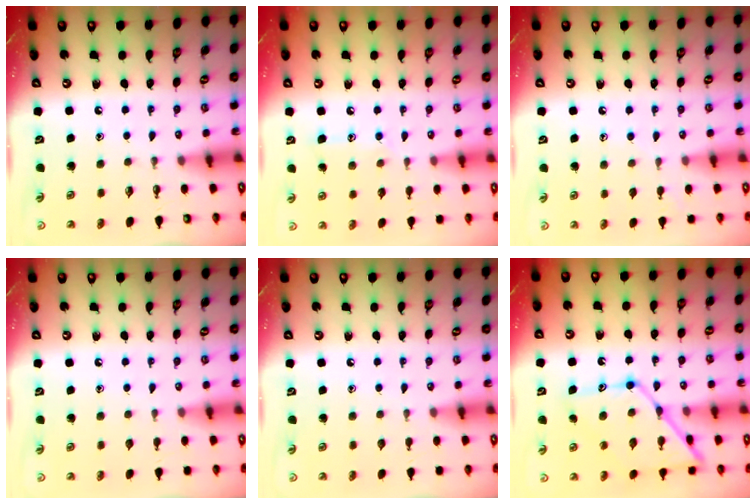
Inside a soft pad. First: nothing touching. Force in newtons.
{"total": 7.5, "press": 7.5, "slide": 0.5}
{"total": 4.8, "press": 4.8, "slide": 0.5}
{"total": 0.0}
{"total": 0.0}
{"total": 15.4, "press": 15.3, "slide": 1.3}